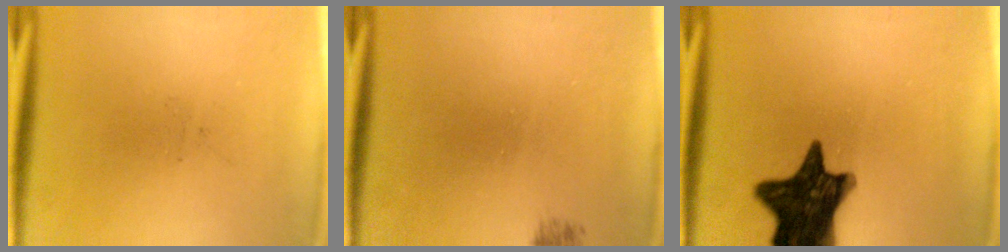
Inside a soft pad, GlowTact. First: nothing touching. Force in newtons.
{"total": 0.7}
{"total": 14.9}